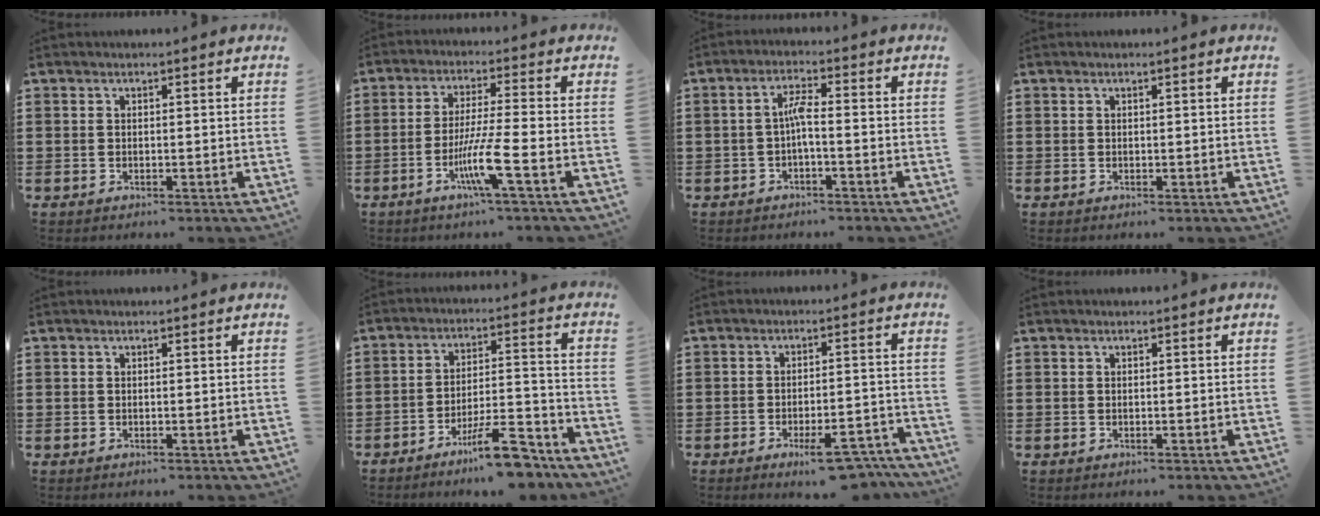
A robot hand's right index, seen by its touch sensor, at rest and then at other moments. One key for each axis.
{"total": 7.6, "fx": -3.3, "fy": -0.3, "fz": 6.8, "tx": -0.132, "ty": -0.014, "tz": -0.062}
{"total": 3.4, "fx": -0.8, "fy": 0.5, "fz": 3.3, "tx": -0.062, "ty": 0.003, "tz": -0.017}
{"total": 0.0}
{"total": 0.0}
{"total": 10.6, "fx": -8.4, "fy": 1.6, "fz": 6.3, "tx": -0.094, "ty": 0.028, "tz": -0.152}
{"total": 6.6, "fx": -4.9, "fy": 1.4, "fz": 4.2, "tx": -0.061, "ty": 0.004, "tz": -0.084}
{"total": 0.0}